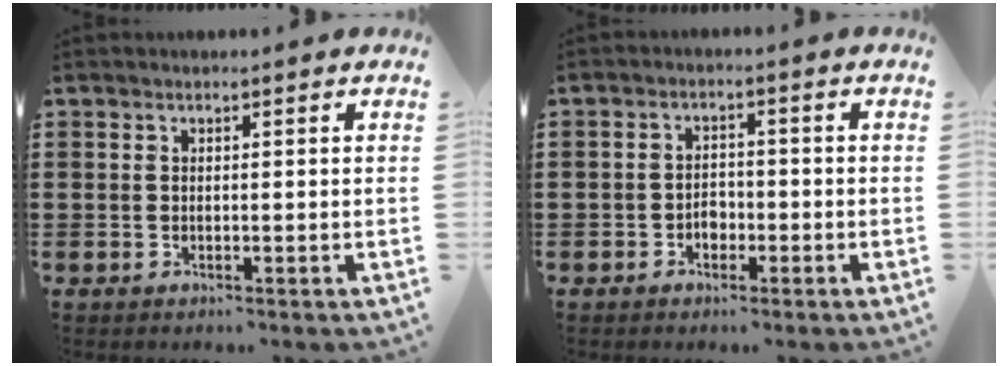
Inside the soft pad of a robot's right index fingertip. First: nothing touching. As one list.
[{"total": 2.3, "force": [-1.1, 1.7, 1.2], "torque": [-0.027, 0.003, -0.024]}]